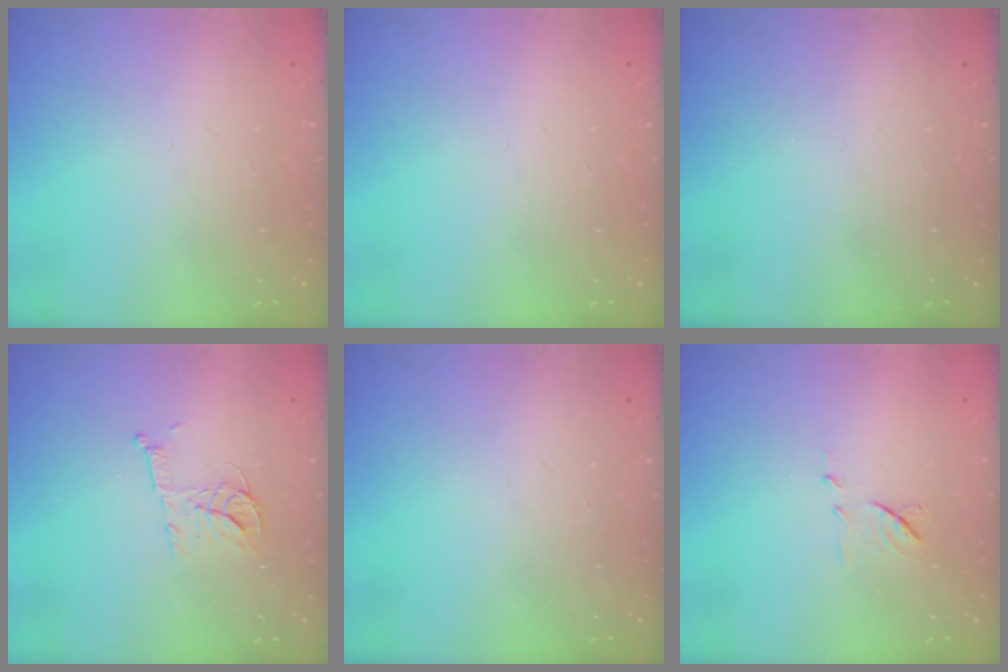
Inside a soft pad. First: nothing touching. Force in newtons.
{"total": 0.0}
{"total": 0.0}
{"total": 8.0, "press": 8.0, "slide": 0.3}
{"total": 0.0}
{"total": 7.0, "press": 7.0, "slide": 0.6}